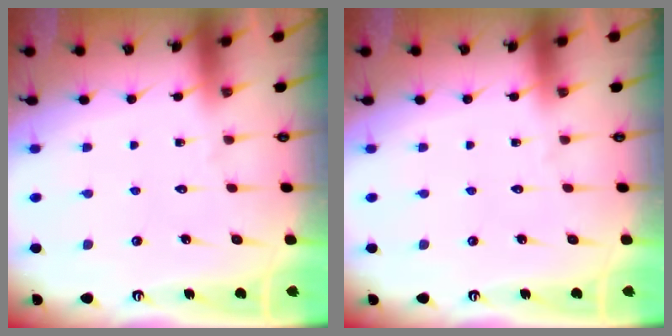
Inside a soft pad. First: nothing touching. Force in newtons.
{"total": 0.0}